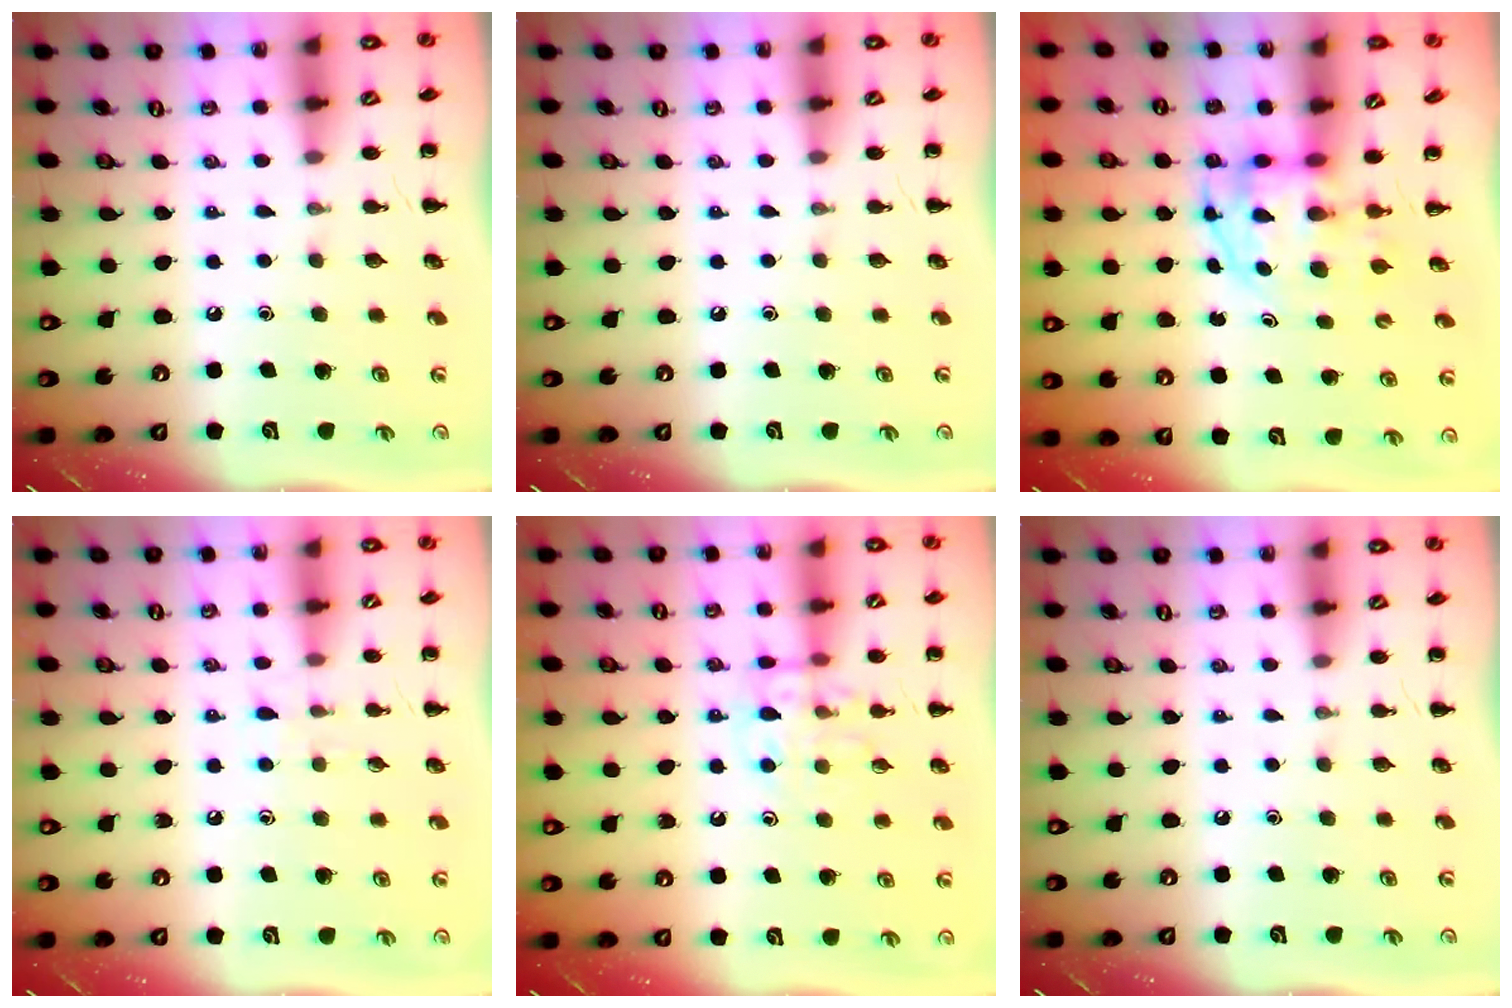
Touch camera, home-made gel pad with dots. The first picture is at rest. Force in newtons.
{"total": 0.0}
{"total": 3.5, "press": 3.4, "slide": 0.5}
{"total": 5.5, "press": 4.9, "slide": 2.4}
{"total": 11.0, "press": 10.9, "slide": 1.4}
{"total": 0.0}